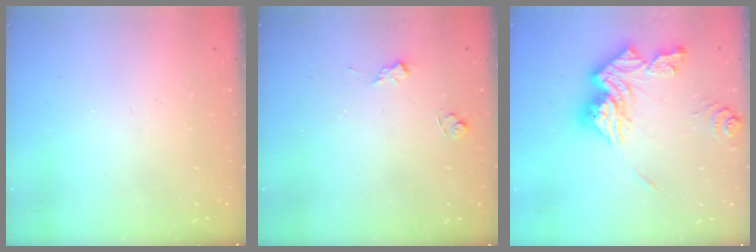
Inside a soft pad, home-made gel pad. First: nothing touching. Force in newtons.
{"total": 4.2, "press": 4.1, "slide": 0.4}
{"total": 16.7, "press": 16.7, "slide": 1.6}